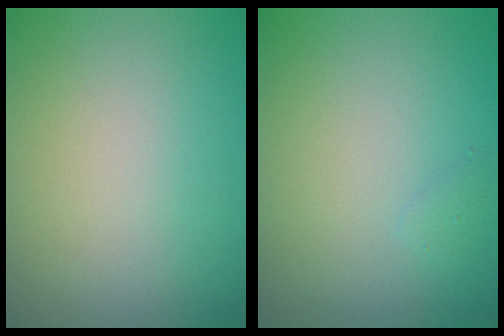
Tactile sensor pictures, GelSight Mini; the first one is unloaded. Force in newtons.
{"total": 0.5, "press": 0.5, "slide": 0.0}